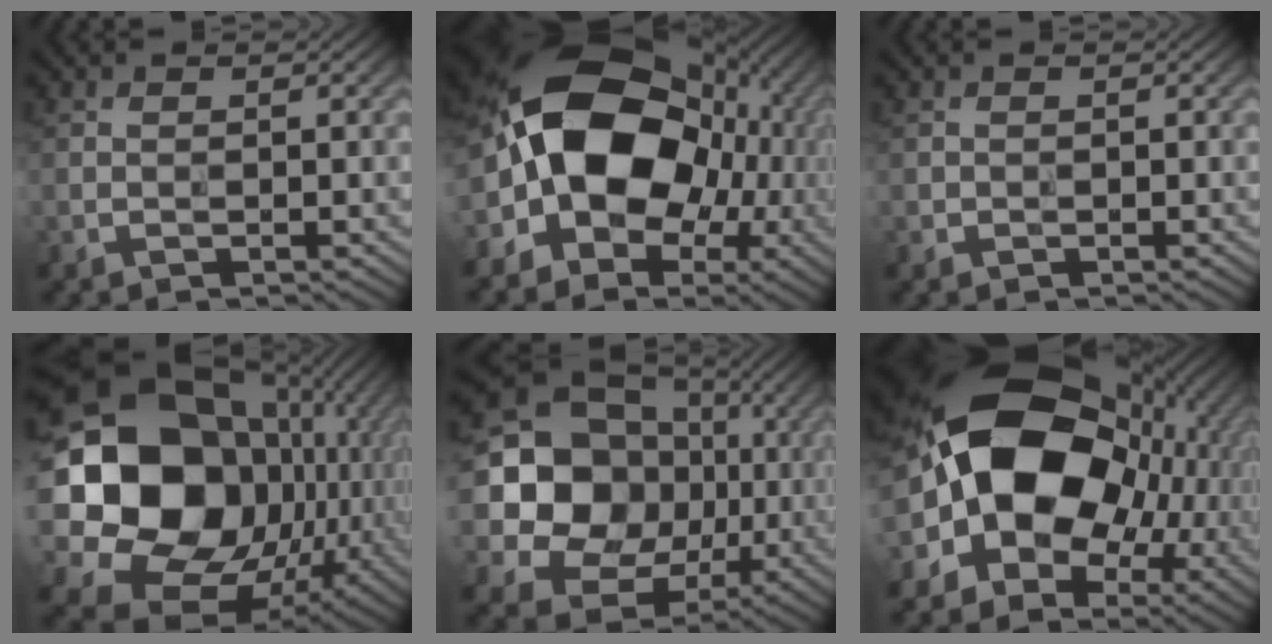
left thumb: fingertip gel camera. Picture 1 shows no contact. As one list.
[{"total": 17.8, "force": [-0.2, 13.2, 11.9], "torque": [-0.207, -0.007, -0.002]}, {"total": 0.0}, {"total": 22.2, "force": [1.6, 17.9, 13.0], "torque": [-0.333, -0.038, 0.055]}, {"total": 18.7, "force": [1.1, 16.4, 8.9], "torque": [-0.217, -0.003, 0.013]}, {"total": 19.7, "force": [0.4, 14.7, 13.0], "torque": [-0.235, -0.009, 0.013]}]